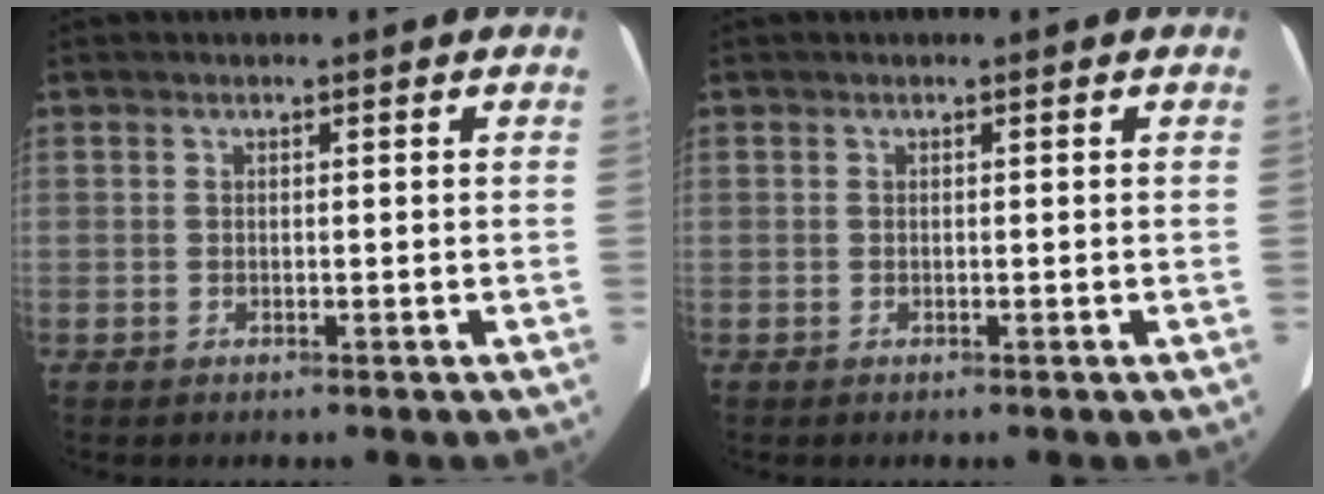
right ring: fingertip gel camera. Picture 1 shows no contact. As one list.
[{"total": 0.0}]